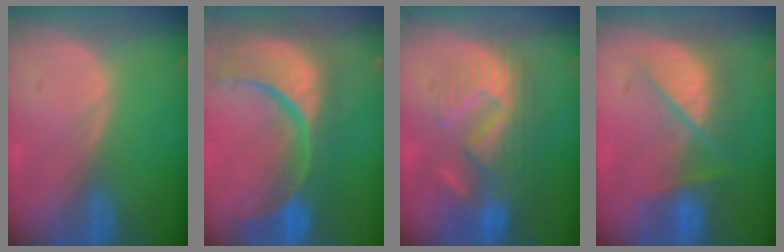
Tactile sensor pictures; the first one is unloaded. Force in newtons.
{"total": 15.2, "press": 12.1, "slide": 9.2}
{"total": 10.9, "press": 9.8, "slide": 4.9}
{"total": 7.3, "press": 7.3, "slide": 0.6}